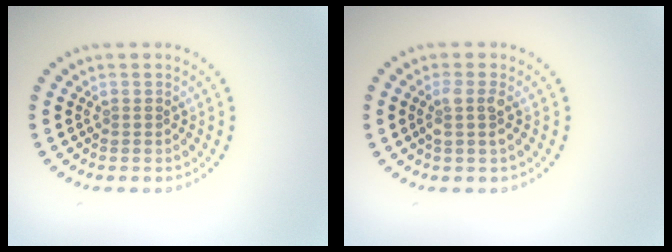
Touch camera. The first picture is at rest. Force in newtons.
{"total": 1.8, "press": 1.5, "slide": 1.0}